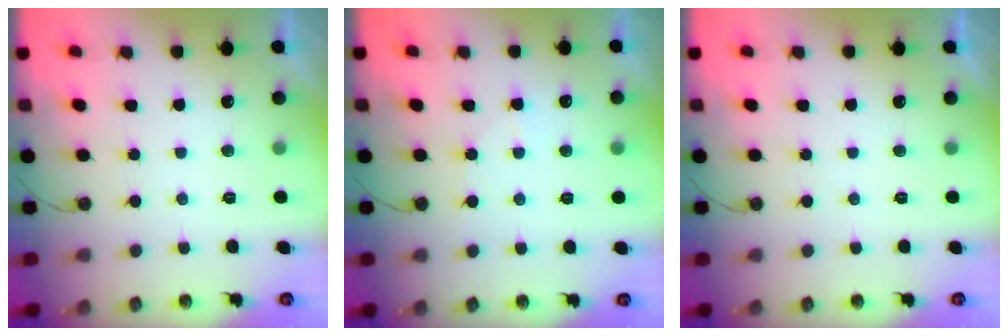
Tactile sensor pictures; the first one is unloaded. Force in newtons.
{"total": 5.2, "press": 5.2, "slide": 0.7}
{"total": 0.0}